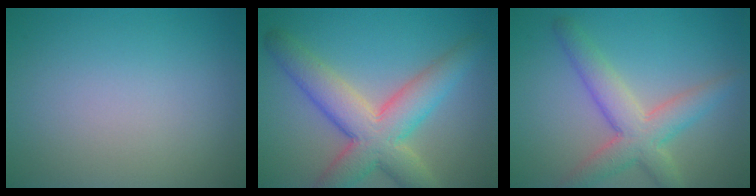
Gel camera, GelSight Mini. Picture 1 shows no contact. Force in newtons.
{"total": 7.8, "press": 7.8, "slide": 0.5}
{"total": 5.2, "press": 5.2, "slide": 0.5}